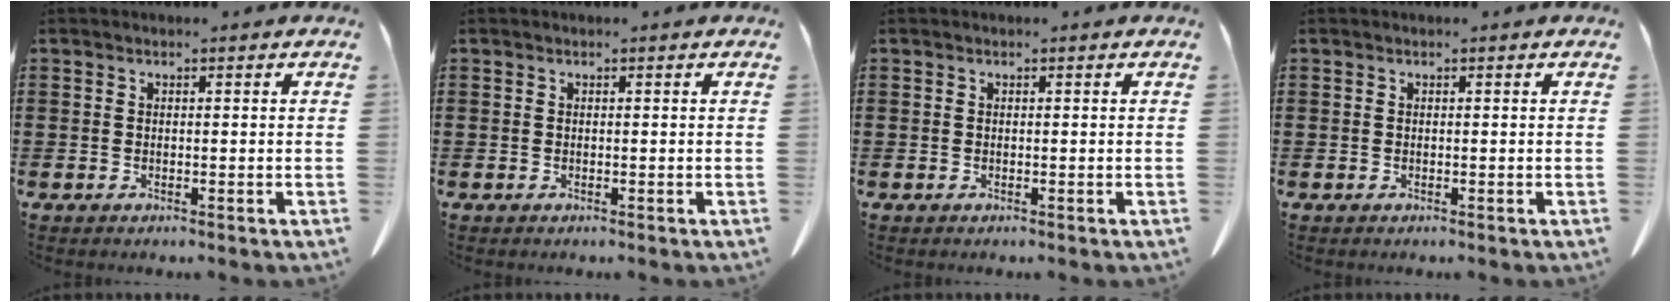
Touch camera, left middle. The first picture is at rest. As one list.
[{"total": 0.0}, {"total": 0.0}, {"total": 0.0}]